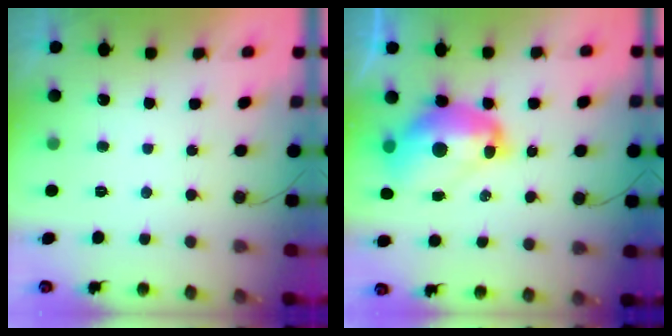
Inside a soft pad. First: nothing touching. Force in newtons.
{"total": 13.9, "press": 13.8, "slide": 1.7}